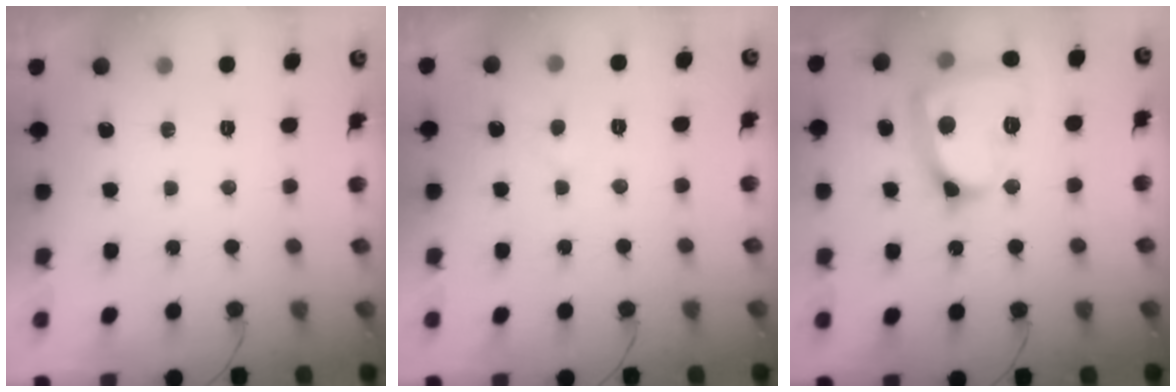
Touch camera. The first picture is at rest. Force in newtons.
{"total": 1.8, "press": 1.7, "slide": 0.2}
{"total": 17.8, "press": 17.7, "slide": 1.6}